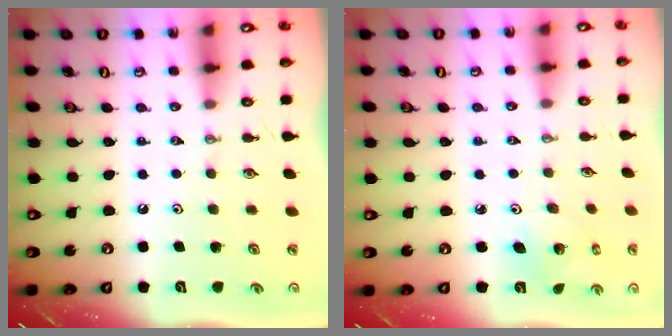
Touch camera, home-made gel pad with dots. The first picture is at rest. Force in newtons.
{"total": 3.9, "press": 3.9, "slide": 0.2}